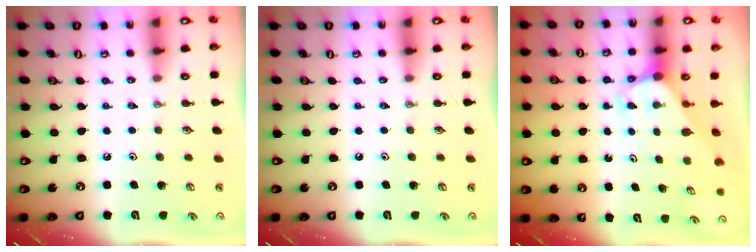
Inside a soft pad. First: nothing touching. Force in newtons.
{"total": 0.0}
{"total": 3.0, "press": 3.0, "slide": 0.0}